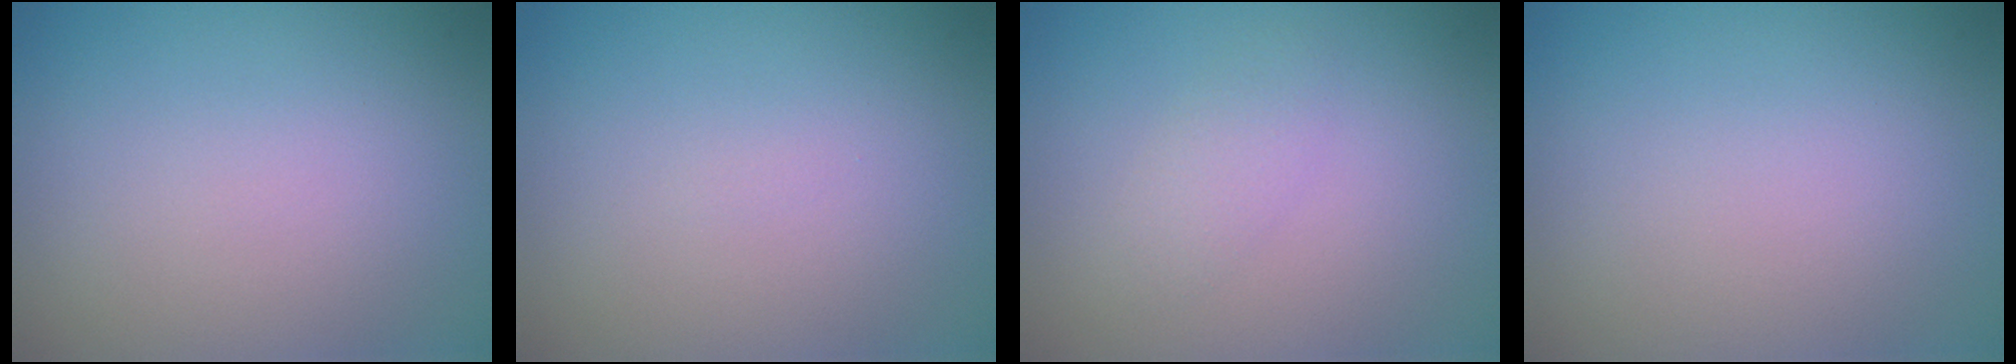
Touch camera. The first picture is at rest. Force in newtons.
{"total": 0.0}
{"total": 2.5, "press": 2.4, "slide": 0.3}
{"total": 0.0}